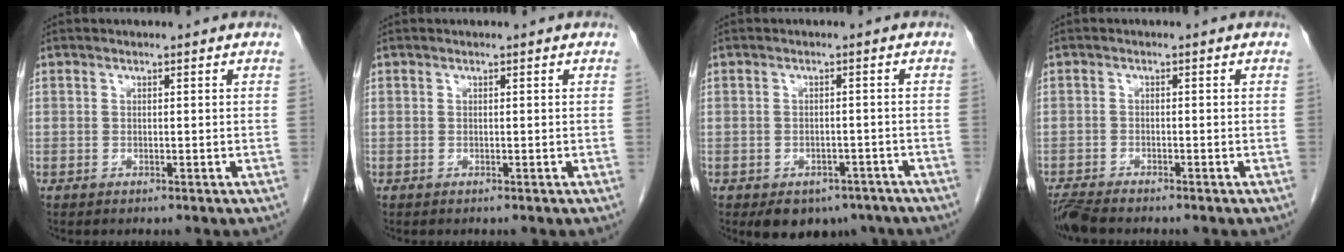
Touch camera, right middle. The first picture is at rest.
{"total": 0.0}
{"total": 6.7, "force": [-4.7, 4.1, 2.4], "torque": [-0.025, 0.005, -0.057]}
{"total": 4.4, "force": [-4.0, 0.6, 1.8], "torque": [-0.034, -0.016, -0.072]}